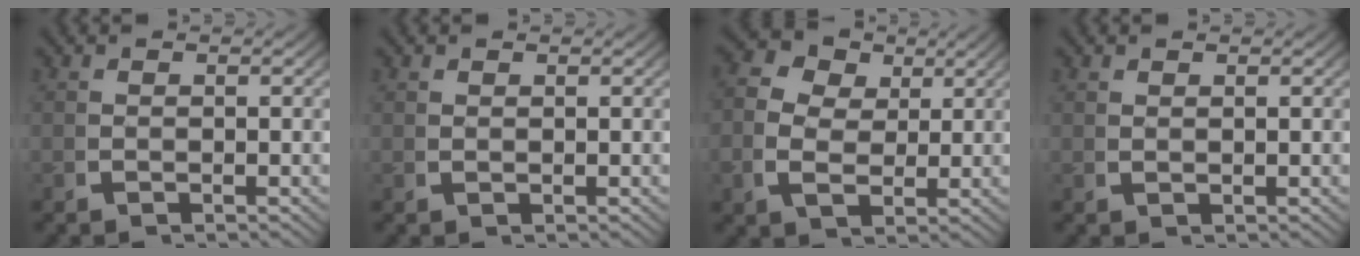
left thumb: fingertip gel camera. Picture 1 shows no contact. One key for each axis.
{"total": 0.5, "fx": 0.5, "fy": -0.1, "fz": 0.0, "tx": -0.002, "ty": 0.000, "tz": 0.015}
{"total": 6.4, "fx": 1.6, "fy": 5.0, "fz": 3.6, "tx": -0.078, "ty": -0.018, "tz": 0.030}
{"total": 0.7, "fx": 0.7, "fy": -0.1, "fz": 0.1, "tx": -0.005, "ty": 0.000, "tz": 0.018}